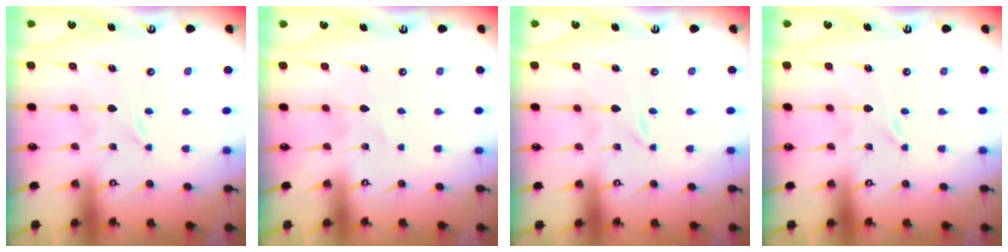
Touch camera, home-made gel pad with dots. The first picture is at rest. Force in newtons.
{"total": 0.8, "press": 0.8, "slide": 0.1}
{"total": 0.0}
{"total": 0.0}